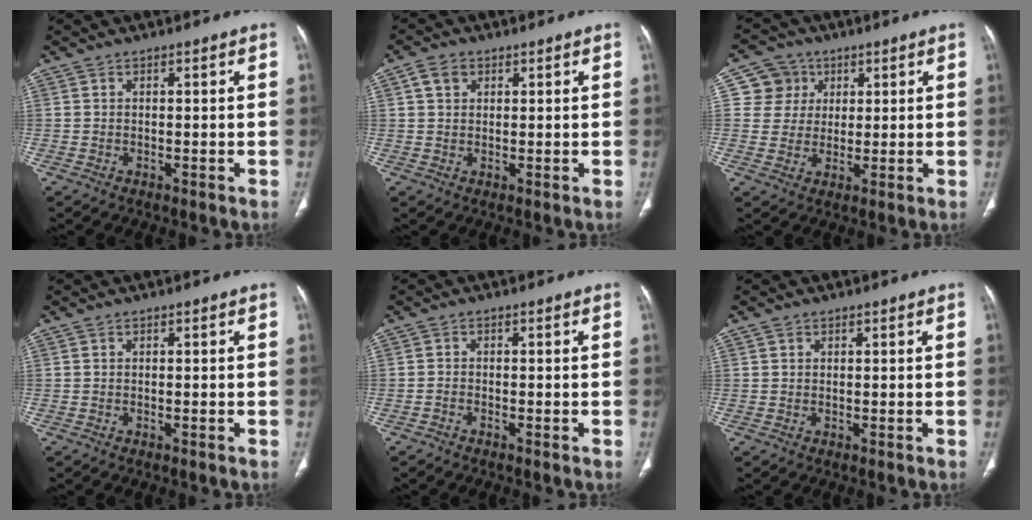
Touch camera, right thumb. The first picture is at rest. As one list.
[{"total": 3.2, "force": [1.3, 2.5, 1.6], "torque": [-0.017, 0.002, 0.026]}, {"total": 6.6, "force": [2.2, 6.2, 0.6], "torque": [0.023, -0.002, 0.037]}, {"total": 0.0}, {"total": 0.6, "force": [-0.6, 0.3, 0.1], "torque": [-0.002, 0.004, -0.013]}, {"total": 0.6, "force": [0.4, 0.5, 0.2], "torque": [0.000, -0.001, 0.006]}]